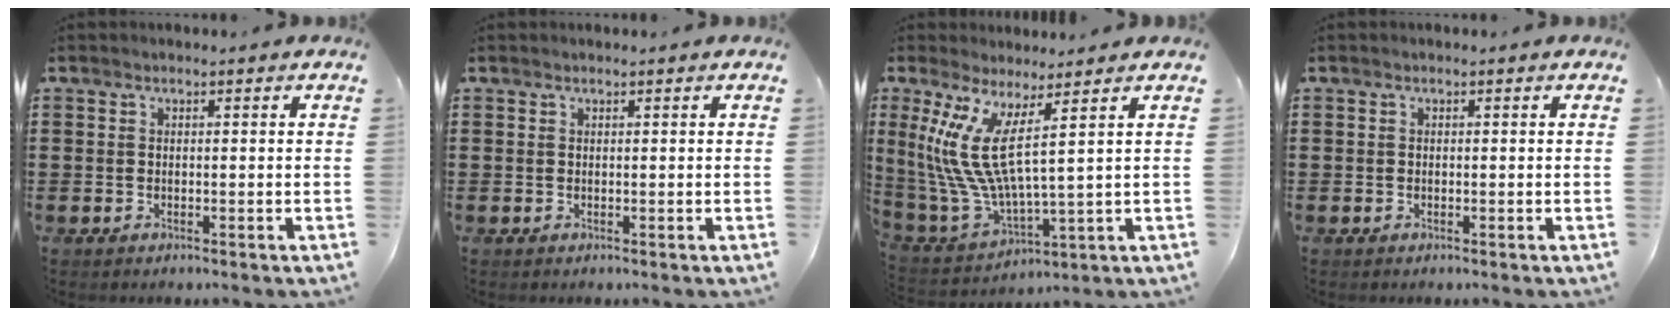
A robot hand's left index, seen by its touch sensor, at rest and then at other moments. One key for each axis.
{"total": 0.0}
{"total": 10.0, "fx": 4.6, "fy": 1.8, "fz": 8.7, "tx": -0.216, "ty": -0.039, "tz": 0.076}
{"total": 0.0}